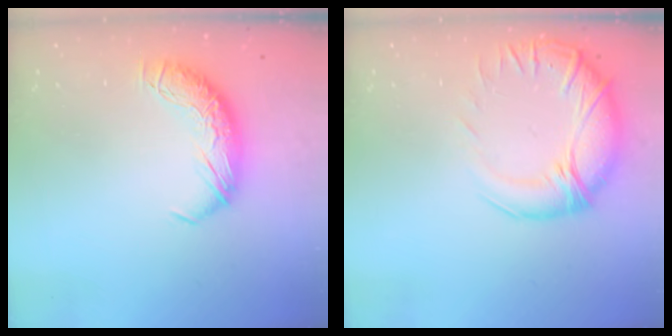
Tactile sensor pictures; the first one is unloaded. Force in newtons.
{"total": 4.6, "press": 2.8, "slide": 3.6}